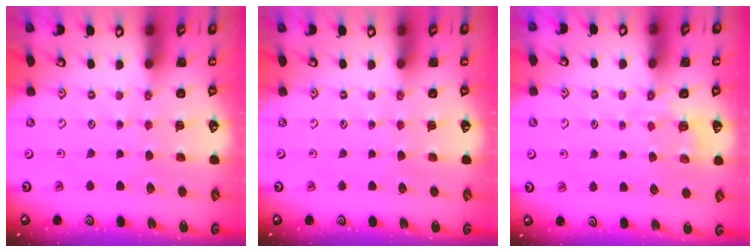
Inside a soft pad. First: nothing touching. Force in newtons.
{"total": 0.0}
{"total": 2.3, "press": 1.7, "slide": 1.6}